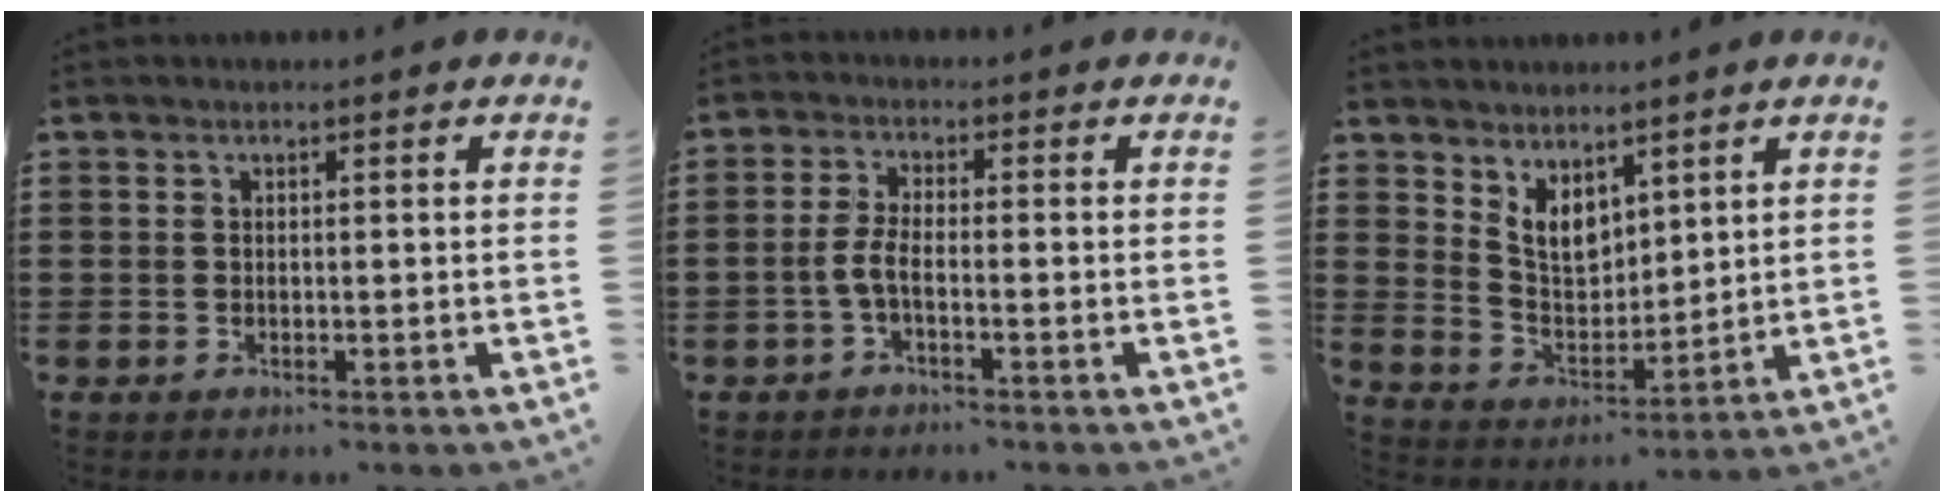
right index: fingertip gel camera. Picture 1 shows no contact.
{"total": 3.1, "force": [-1.7, 0.5, 2.6], "torque": [-0.069, -0.007, -0.037]}
{"total": 5.6, "force": [4.1, 3.0, 2.5], "torque": [-0.066, -0.011, 0.077]}